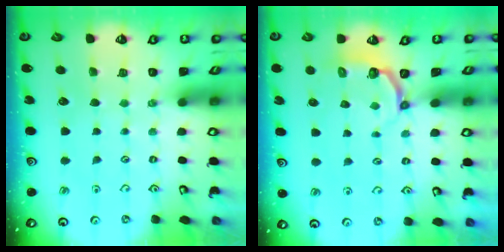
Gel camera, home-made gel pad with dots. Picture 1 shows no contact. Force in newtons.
{"total": 3.6, "press": 2.6, "slide": 2.5}